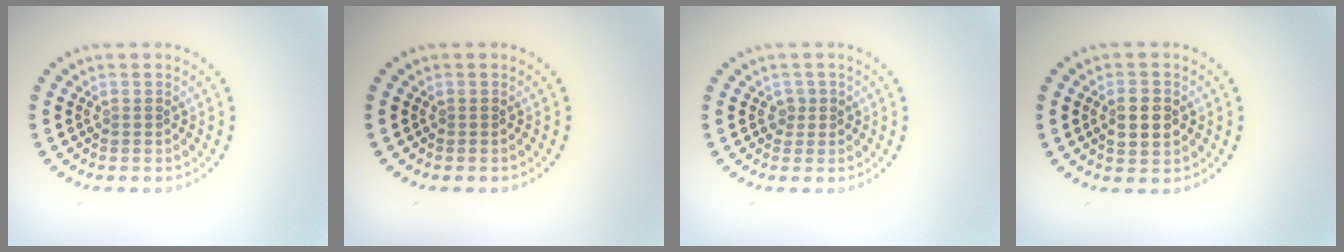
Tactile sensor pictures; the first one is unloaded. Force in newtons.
{"total": 0.0}
{"total": 1.2, "press": 1.0, "slide": 0.7}
{"total": 2.8, "press": 2.8, "slide": 0.1}